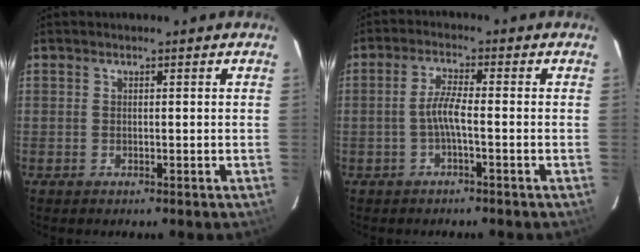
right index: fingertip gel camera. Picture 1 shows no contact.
{"total": 3.6, "force": [-1.3, 0.1, 3.3], "torque": [-0.072, 0.006, -0.026]}